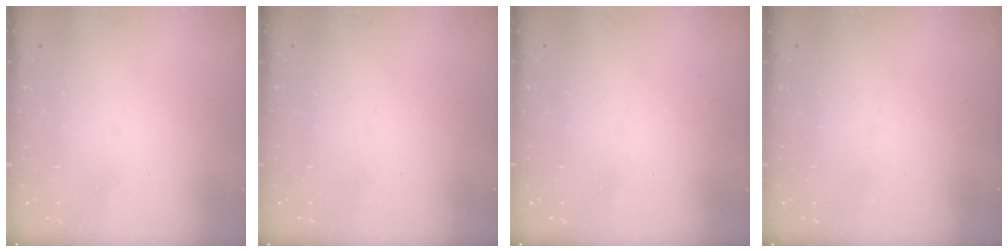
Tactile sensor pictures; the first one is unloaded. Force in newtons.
{"total": 0.0}
{"total": 0.0}
{"total": 0.0}